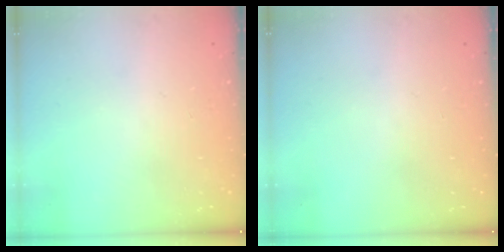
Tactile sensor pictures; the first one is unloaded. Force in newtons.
{"total": 0.0}